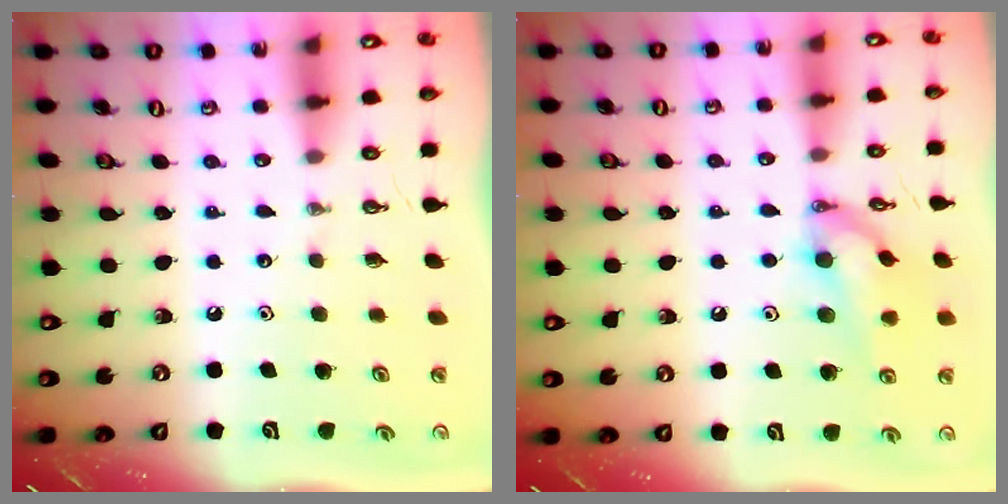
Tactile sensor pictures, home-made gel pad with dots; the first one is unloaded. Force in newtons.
{"total": 13.3, "press": 13.2, "slide": 1.6}